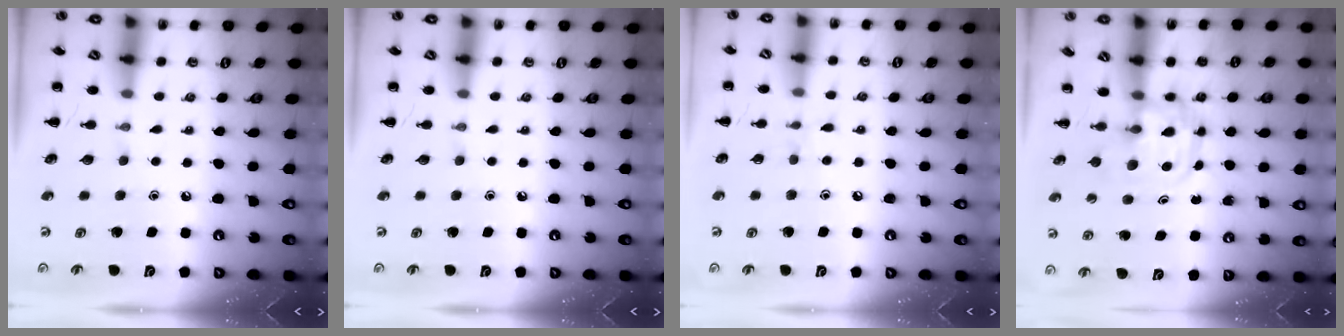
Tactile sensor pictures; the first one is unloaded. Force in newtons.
{"total": 0.0}
{"total": 4.4, "press": 4.1, "slide": 1.6}
{"total": 3.3, "press": 3.3, "slide": 0.4}